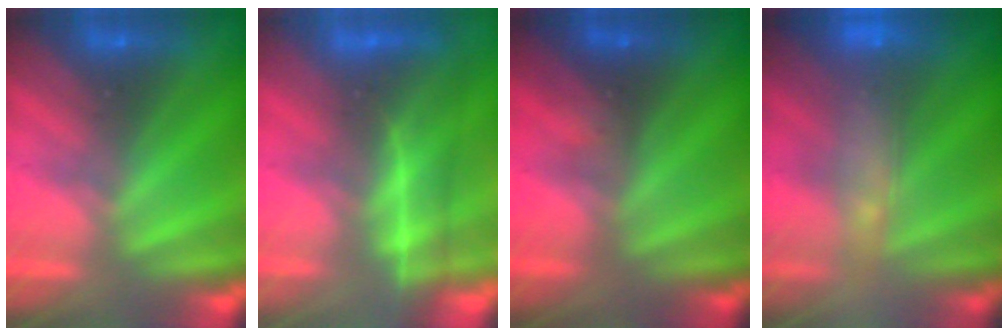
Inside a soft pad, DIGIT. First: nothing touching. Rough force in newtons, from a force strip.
{"total": 3.8}
{"total": 2.1}
{"total": 9.8}